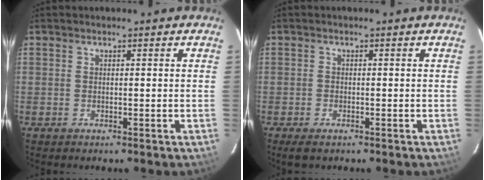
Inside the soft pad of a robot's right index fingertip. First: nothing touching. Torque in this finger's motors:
{"motor_torque": [0.03, 0.00, 0.03, 0.01]}